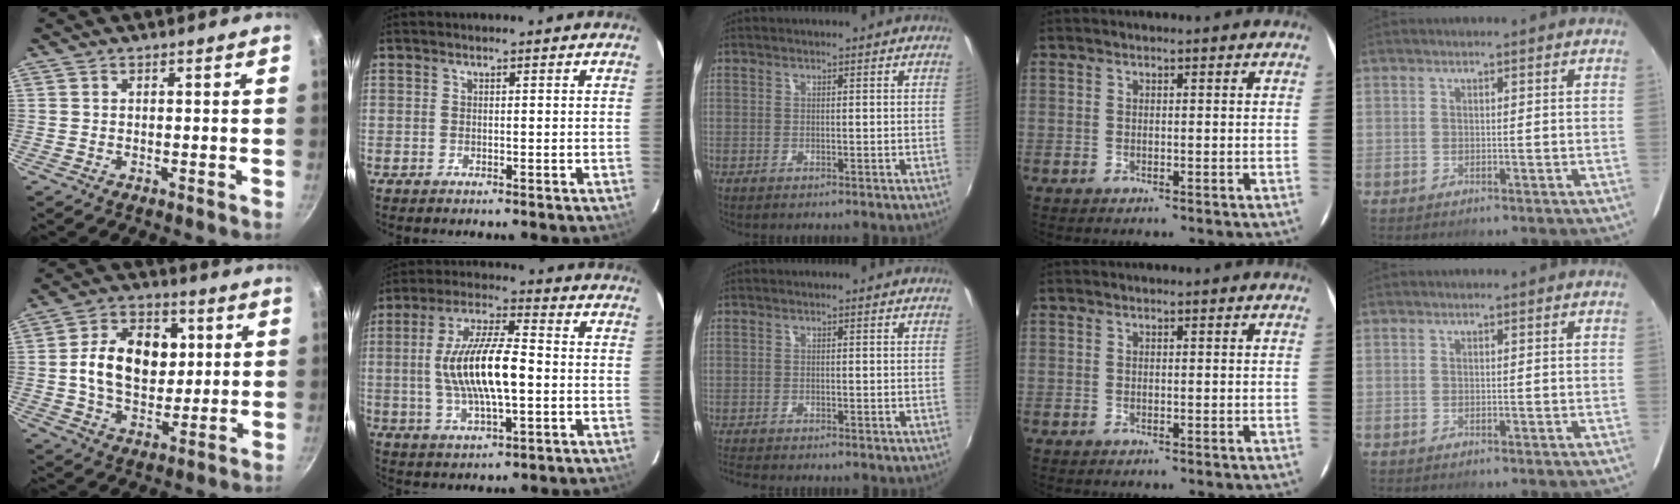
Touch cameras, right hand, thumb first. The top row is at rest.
{"thumb": {"total": 15.7, "force": [2.1, 11.1, 10.9], "torque": [-0.143, 0.007, 0.028]}, "index": {"total": 14.3, "force": [-1.0, 4.2, 13.7], "torque": [-0.265, 0.005, -0.016]}, "middle": {"total": 2.6, "force": [-2.4, 0.3, 0.8], "torque": [-0.024, -0.017, -0.047]}}